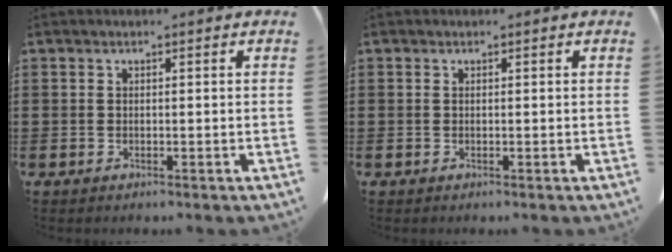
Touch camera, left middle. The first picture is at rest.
{"total": 0.0}